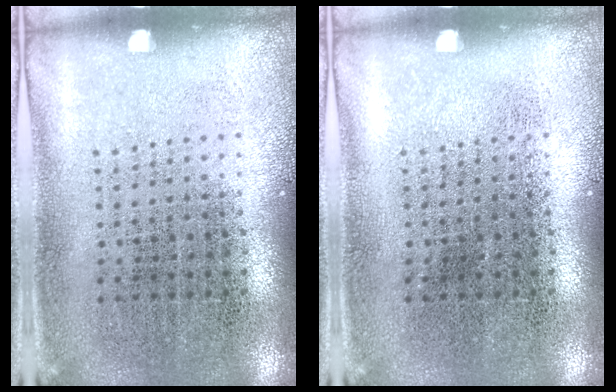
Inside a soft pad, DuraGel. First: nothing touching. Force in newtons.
{"total": 0.0}